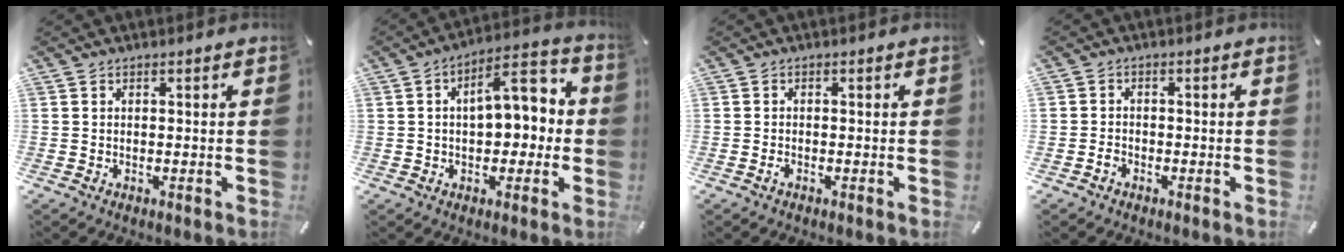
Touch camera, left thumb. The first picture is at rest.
{"total": 10.9, "force": [1.8, 6.9, 8.3], "torque": [-0.095, -0.013, 0.023]}
{"total": 1.1, "force": [-0.7, 0.5, 0.6], "torque": [-0.013, 0.000, -0.014]}
{"total": 2.3, "force": [-1.1, 2.0, 0.6], "torque": [-0.008, 0.007, -0.025]}